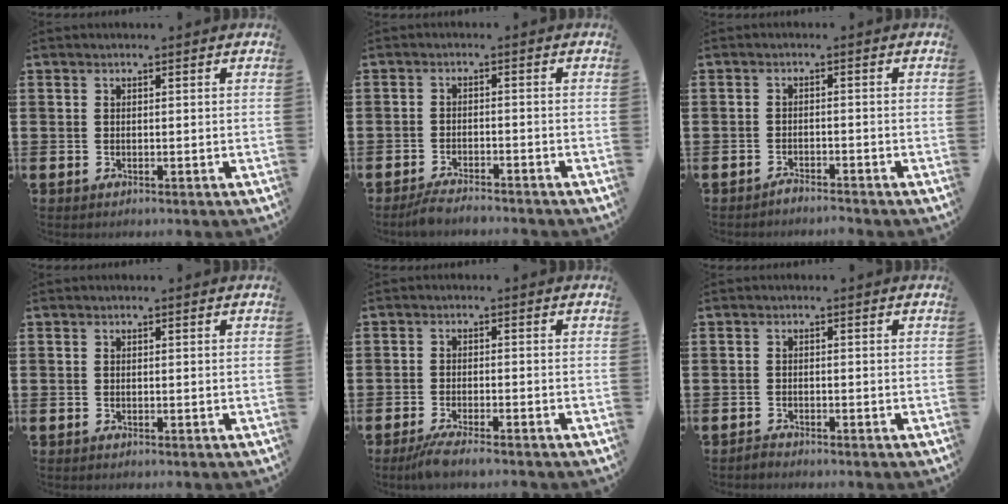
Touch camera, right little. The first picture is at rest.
{"total": 2.4, "force": [-2.3, 0.1, 0.6], "torque": [-0.011, 0.007, -0.047]}
{"total": 1.6, "force": [-1.6, 0.0, 0.0], "torque": [-0.004, 0.003, -0.032]}
{"total": 0.0}
{"total": 2.9, "force": [-2.3, -0.1, 1.7], "torque": [-0.026, -0.003, -0.041]}
{"total": 0.9, "force": [-0.9, 0.1, 0.0], "torque": [-0.003, 0.000, -0.019]}